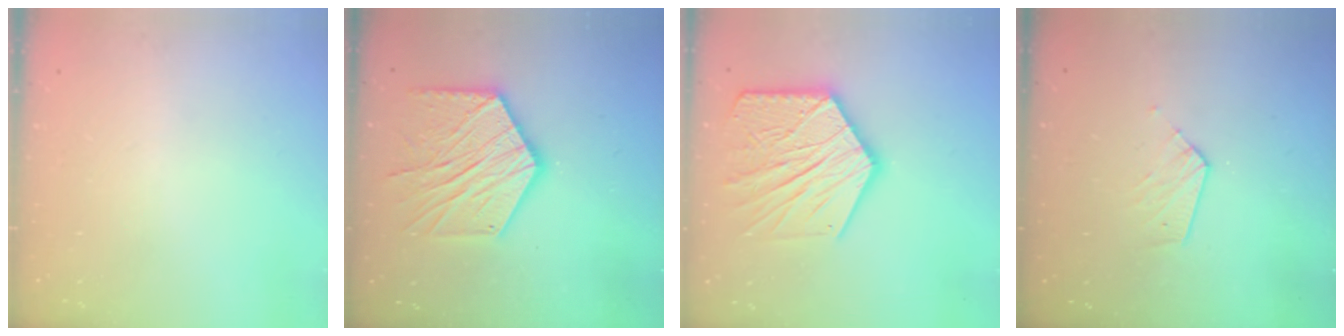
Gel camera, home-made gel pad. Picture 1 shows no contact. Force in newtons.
{"total": 18.3, "press": 18.2, "slide": 1.6}
{"total": 21.6, "press": 21.6, "slide": 1.6}
{"total": 4.8, "press": 4.8, "slide": 0.4}